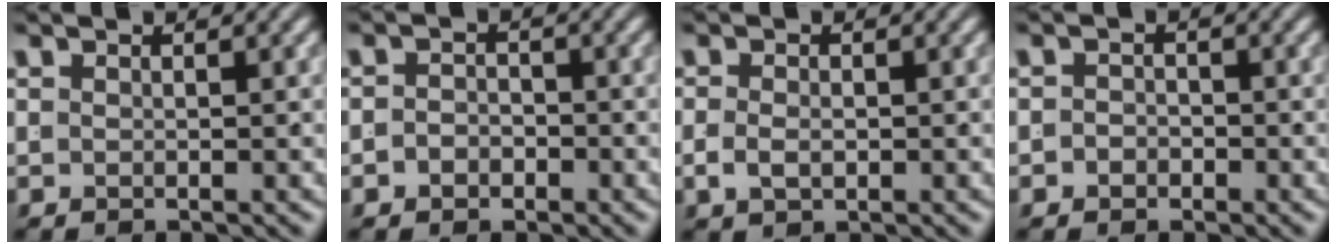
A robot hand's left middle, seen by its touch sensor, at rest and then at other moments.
{"total": 2.0, "force": [-1.3, 1.4, 0.4], "torque": [0.002, -0.001, -0.026]}
{"total": 1.5, "force": [-0.6, 0.9, 1.1], "torque": [-0.022, -0.001, -0.004]}
{"total": 1.5, "force": [-1.1, 1.0, 0.1], "torque": [0.004, -0.001, -0.021]}